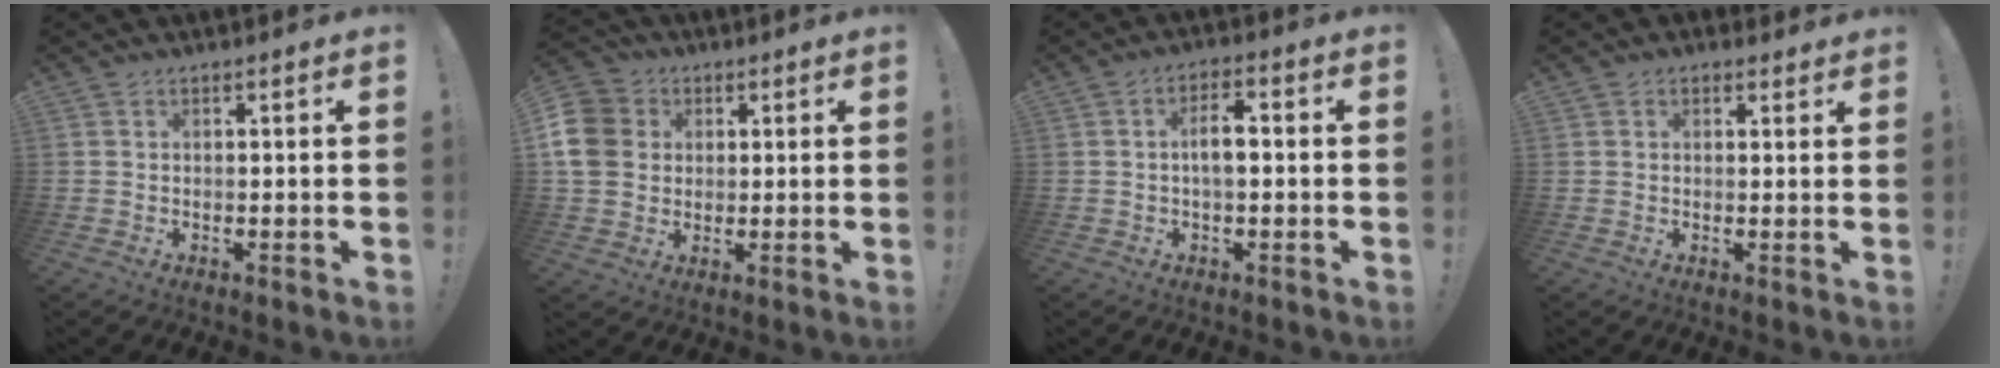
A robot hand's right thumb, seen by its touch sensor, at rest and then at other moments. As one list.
[{"total": 10.5, "force": [1.7, 9.2, 4.9], "torque": [-0.099, 0.001, 0.035]}, {"total": 6.0, "force": [-0.3, 2.4, 5.5], "torque": [-0.101, 0.010, -0.009]}, {"total": 1.8, "force": [1.0, 1.5, 0.3], "torque": [0.009, -0.002, 0.015]}]